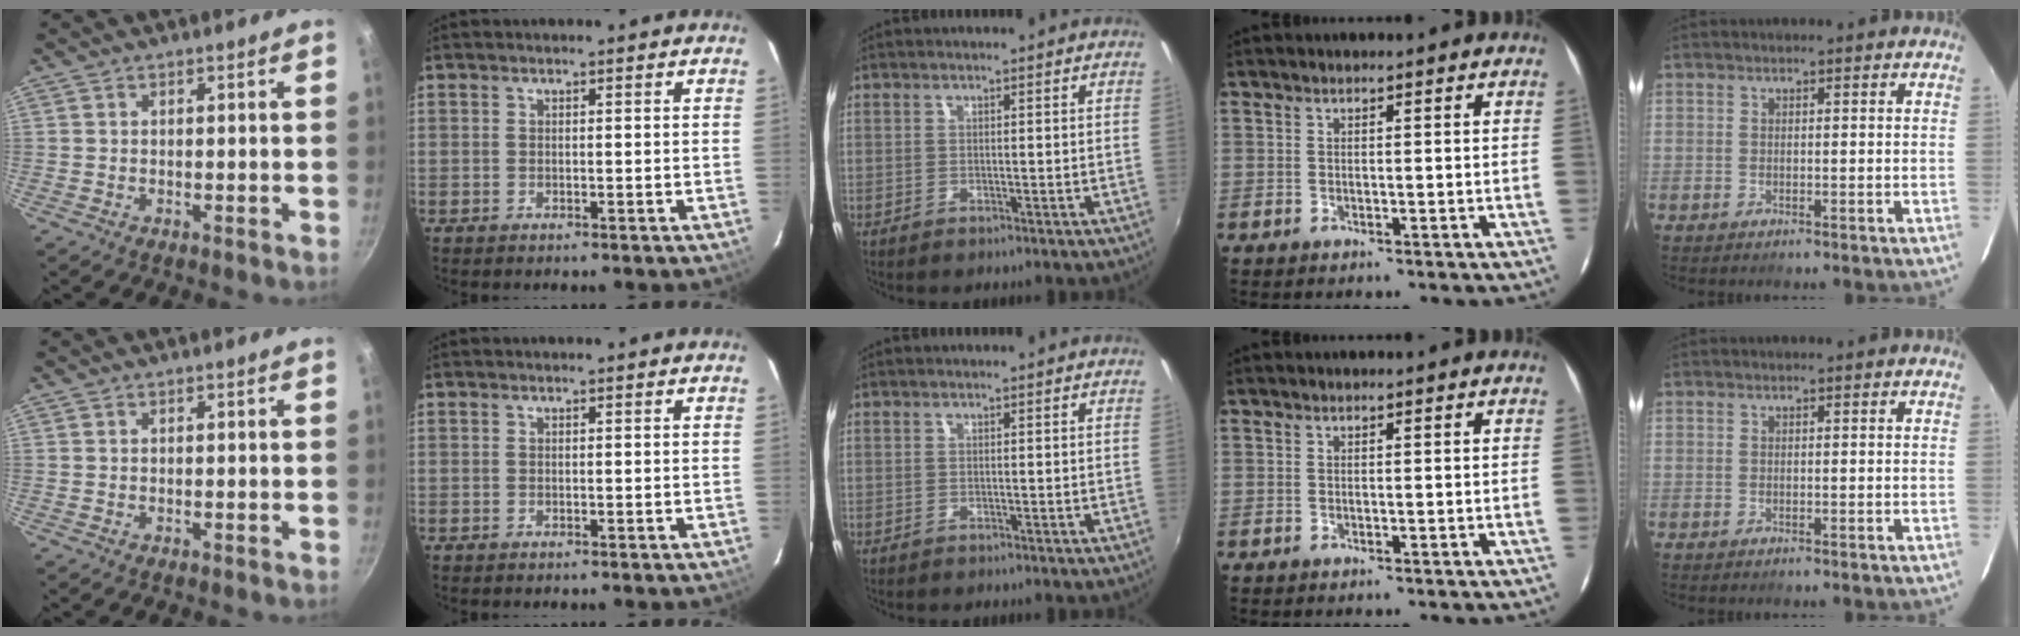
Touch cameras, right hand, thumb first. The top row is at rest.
{}